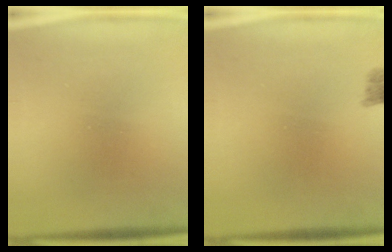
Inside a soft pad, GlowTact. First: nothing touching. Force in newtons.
{"total": 2.0}